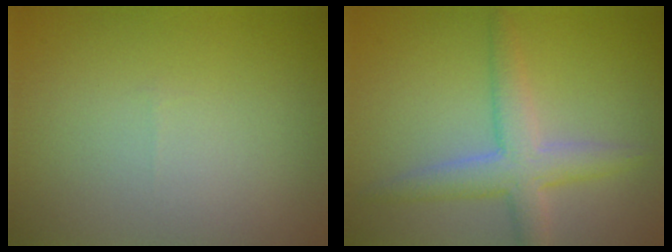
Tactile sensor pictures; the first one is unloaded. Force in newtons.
{"total": 4.1, "press": 4.1, "slide": 0.1}